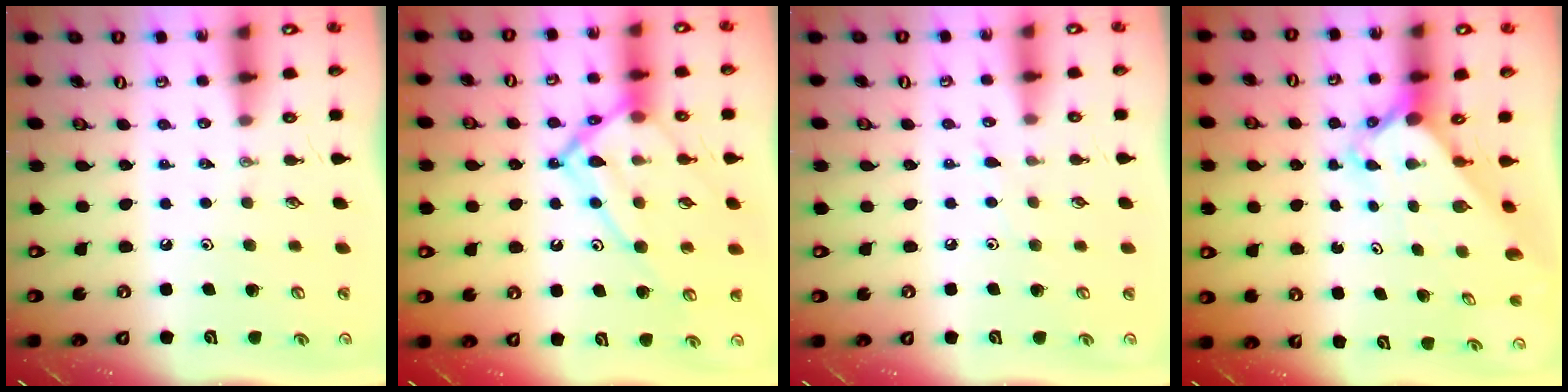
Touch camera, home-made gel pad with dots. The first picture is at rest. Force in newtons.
{"total": 15.4, "press": 15.3, "slide": 1.6}
{"total": 3.9, "press": 3.8, "slide": 0.5}
{"total": 2.6, "press": 2.6, "slide": 0.2}